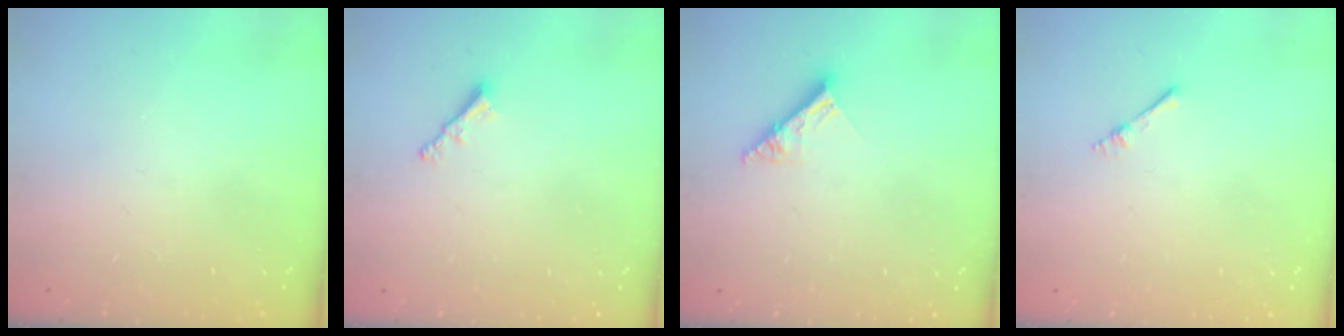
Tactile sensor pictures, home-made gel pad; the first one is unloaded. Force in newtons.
{"total": 1.9, "press": 1.9, "slide": 0.5}
{"total": 8.2, "press": 8.1, "slide": 1.0}
{"total": 2.2, "press": 2.2, "slide": 0.3}